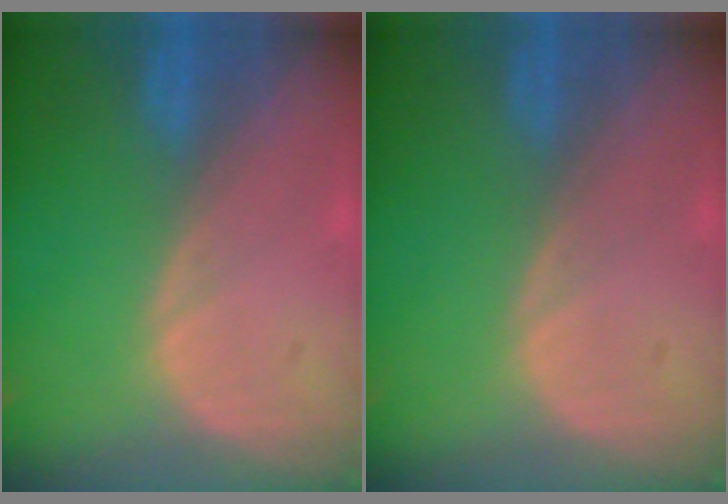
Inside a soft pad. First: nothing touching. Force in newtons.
{"total": 0.0}